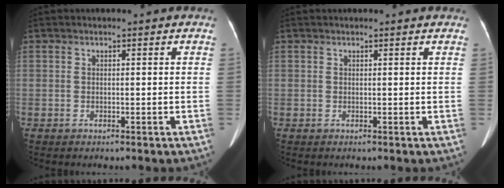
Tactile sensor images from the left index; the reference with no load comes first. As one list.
[{"total": 2.1, "force": [1.9, 0.3, 0.8], "torque": [-0.014, 0.018, 0.018]}]